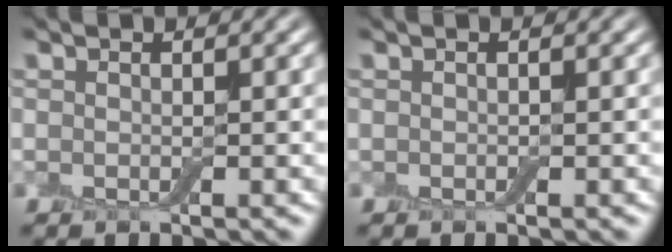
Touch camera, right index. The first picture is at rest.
{"total": 0.0}